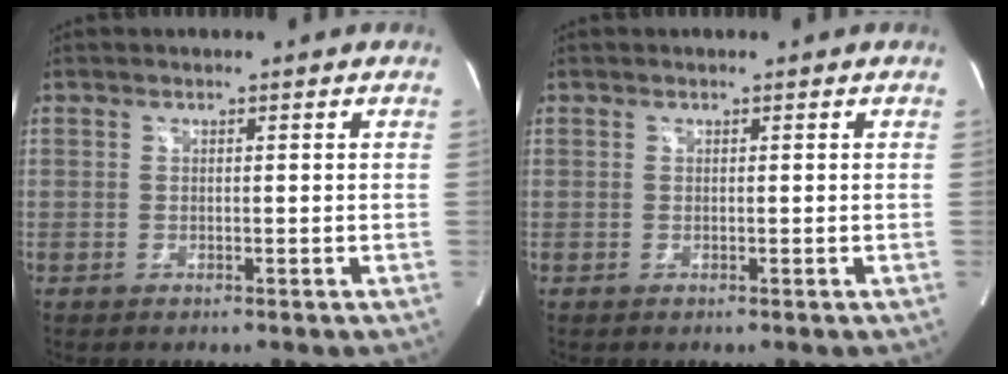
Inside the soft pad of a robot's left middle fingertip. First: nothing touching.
{"total": 0.0}